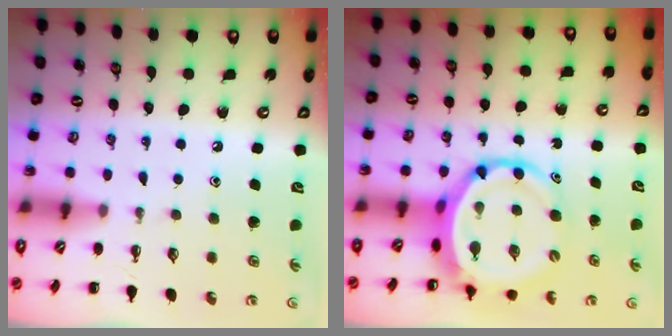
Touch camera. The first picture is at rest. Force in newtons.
{"total": 8.9, "press": 8.5, "slide": 2.5}